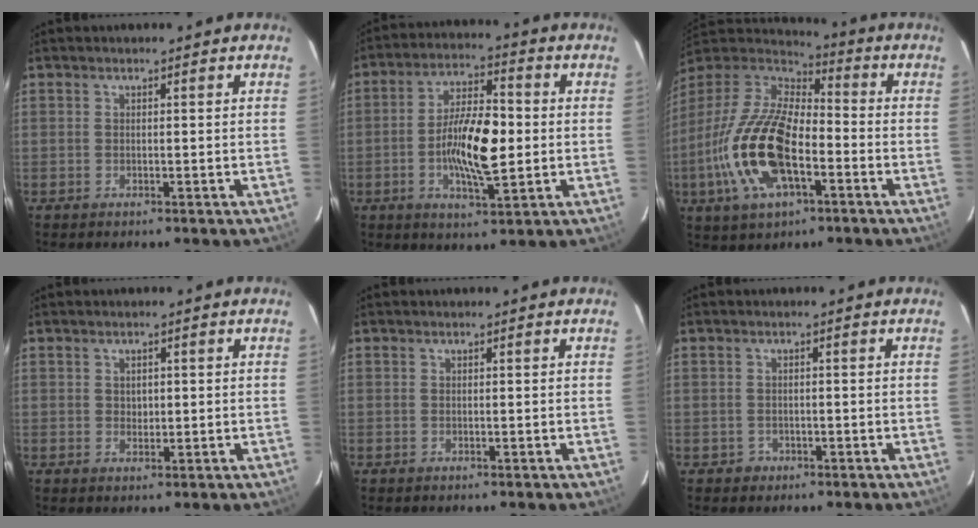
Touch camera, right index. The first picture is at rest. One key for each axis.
{"total": 12.4, "fx": -1.4, "fy": 4.2, "fz": 11.6, "tx": -0.218, "ty": 0.002, "tz": -0.026}
{"total": 20.5, "fx": -6.4, "fy": 9.3, "fz": 17.1, "tx": -0.365, "ty": -0.021, "tz": -0.123}
{"total": 1.7, "fx": 0.3, "fy": 1.4, "fz": 0.7, "tx": -0.008, "ty": 0.004, "tz": 0.007}
{"total": 0.0}
{"total": 1.9, "fx": -0.8, "fy": 1.7, "fz": 0.2, "tx": -0.005, "ty": 0.005, "tz": -0.008}